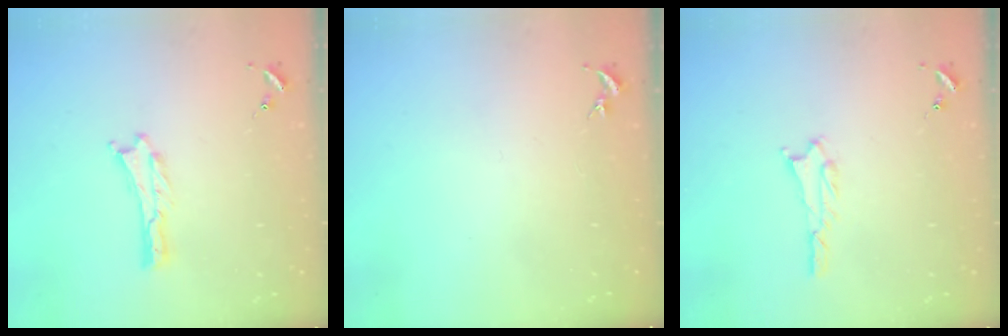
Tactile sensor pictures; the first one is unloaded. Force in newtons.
{"total": 0.0}
{"total": 1.8, "press": 1.8, "slide": 0.2}